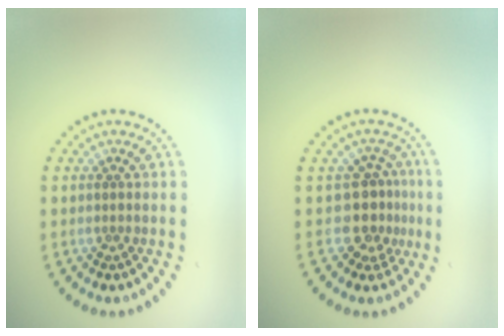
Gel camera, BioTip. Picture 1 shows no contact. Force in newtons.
{"total": 3.0, "press": 2.1, "slide": 2.1}